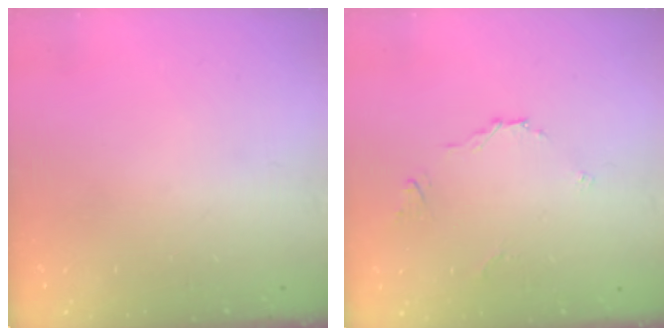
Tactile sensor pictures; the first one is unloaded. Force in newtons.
{"total": 3.9, "press": 3.9, "slide": 0.4}